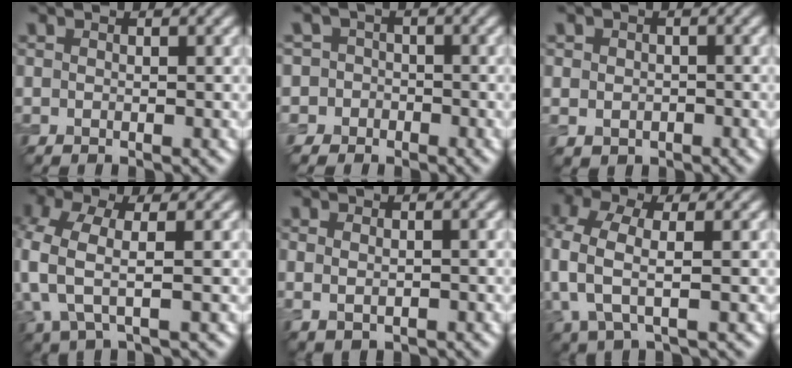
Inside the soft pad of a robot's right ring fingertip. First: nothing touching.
{"total": 5.0, "force": [-1.3, 4.8, 0.3], "torque": [0.013, 0.013, -0.056]}
{"total": 1.9, "force": [-0.2, 1.7, 0.7], "torque": [-0.006, -0.006, -0.003]}
{"total": 5.6, "force": [-0.6, 2.6, 4.9], "torque": [-0.130, -0.003, -0.017]}
{"total": 1.6, "force": [0.0, 1.0, 1.2], "torque": [-0.023, -0.004, 0.006]}
{"total": 5.8, "force": [-0.1, 3.0, 5.0], "torque": [-0.124, 0.002, -0.007]}